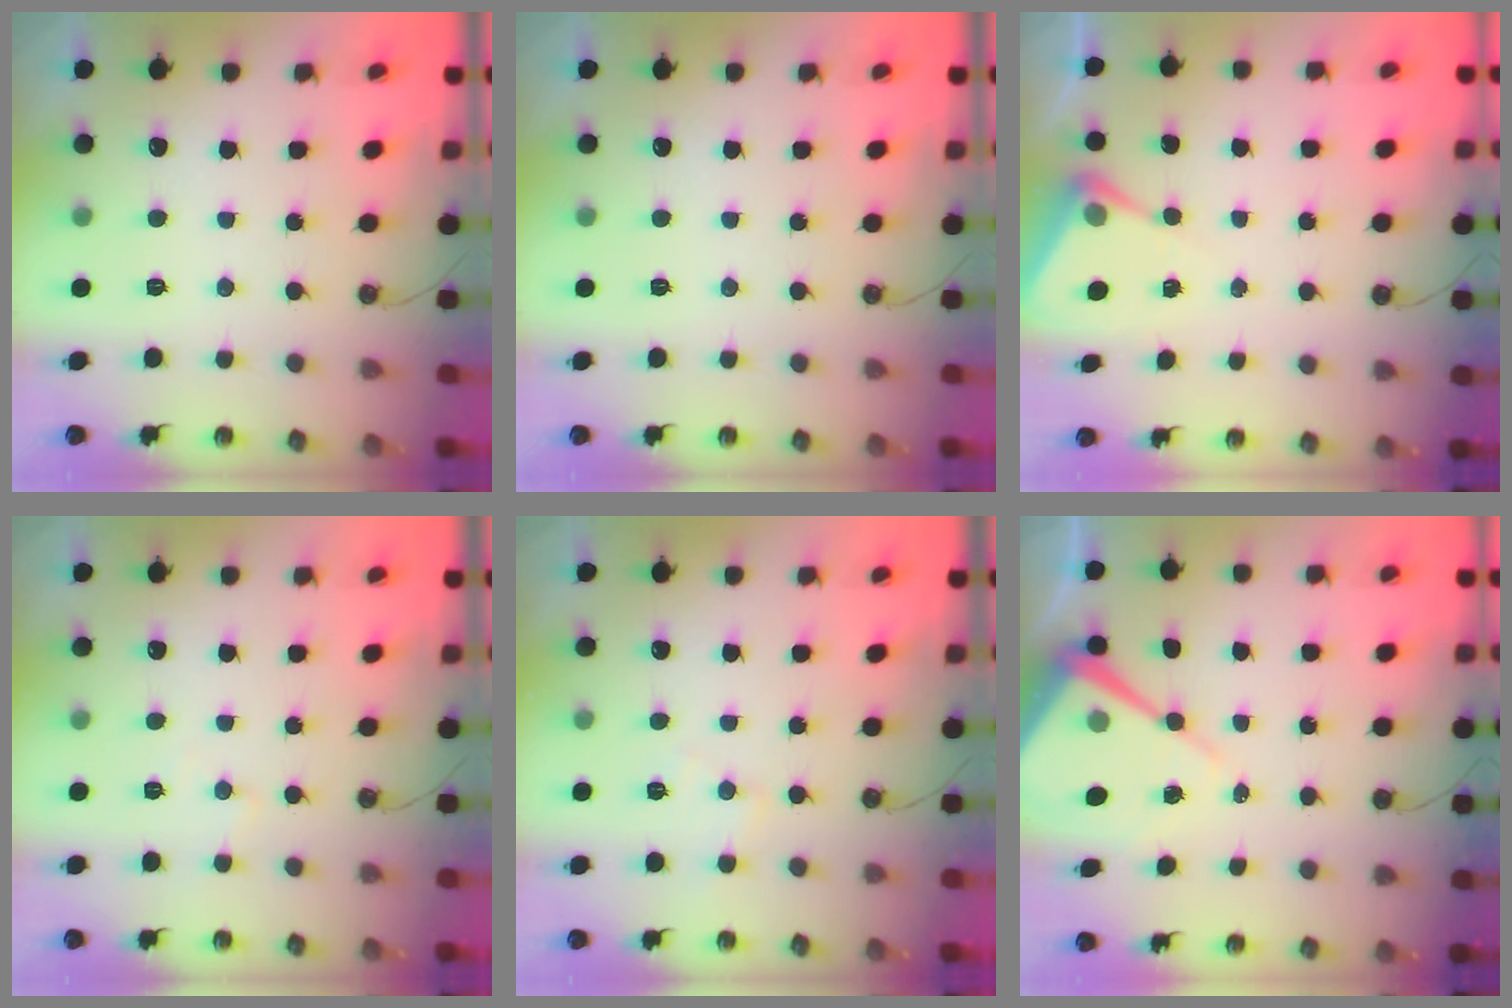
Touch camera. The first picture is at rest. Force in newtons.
{"total": 0.0}
{"total": 5.6, "press": 5.6, "slide": 0.4}
{"total": 5.0, "press": 4.9, "slide": 0.7}
{"total": 5.2, "press": 5.2, "slide": 0.8}
{"total": 11.0, "press": 11.0, "slide": 1.0}